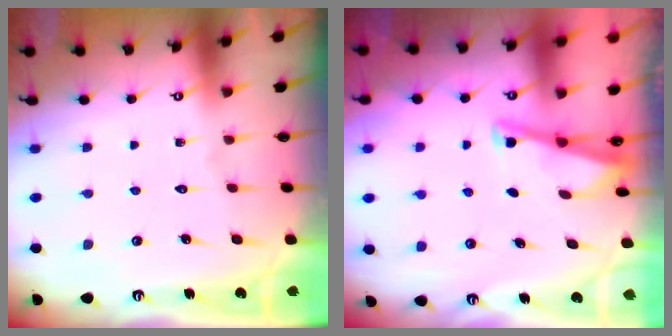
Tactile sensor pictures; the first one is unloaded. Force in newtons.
{"total": 2.9, "press": 2.9, "slide": 0.2}